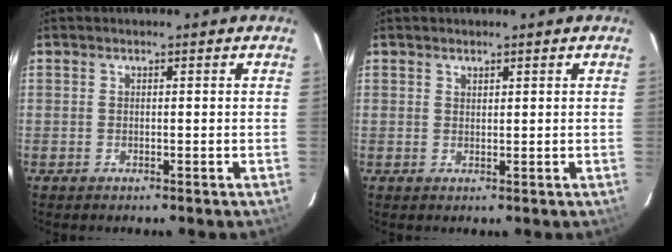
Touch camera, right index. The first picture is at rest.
{"total": 0.9, "force": [0.8, 0.4, 0.1], "torque": [-0.003, 0.001, 0.016]}